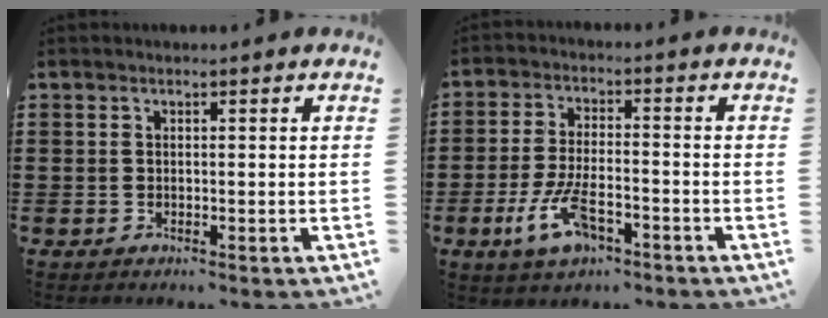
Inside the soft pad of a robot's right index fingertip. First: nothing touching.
{"total": 8.1, "force": [-3.5, 3.3, 6.5], "torque": [-0.142, -0.005, -0.065]}